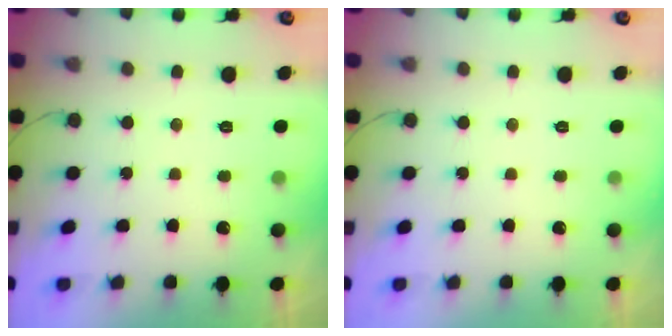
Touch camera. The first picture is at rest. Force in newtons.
{"total": 0.0}